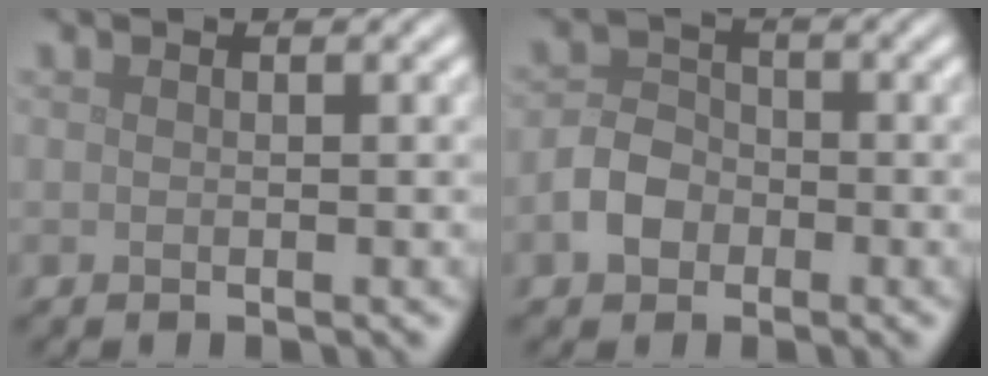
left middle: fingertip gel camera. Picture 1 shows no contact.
{"total": 3.3, "force": [-1.4, 2.4, 1.6], "torque": [-0.031, 0.005, -0.032]}